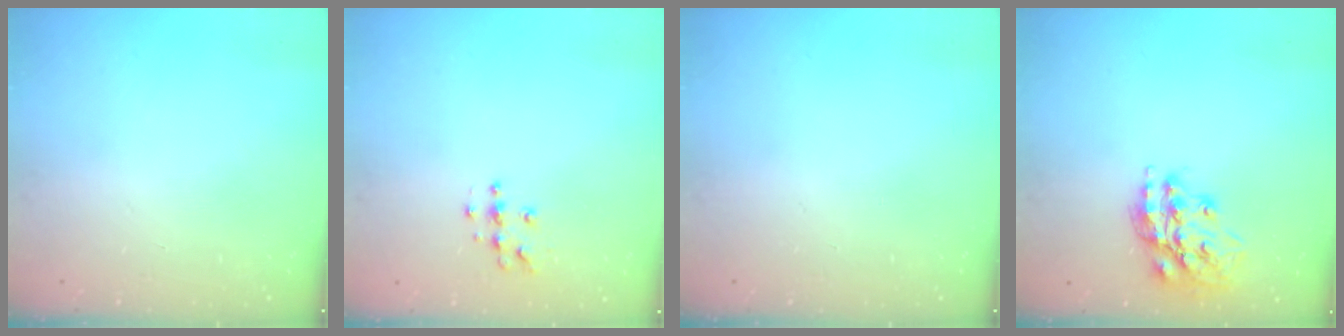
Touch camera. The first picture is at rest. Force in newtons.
{"total": 4.9, "press": 4.9, "slide": 0.1}
{"total": 0.0}
{"total": 16.1, "press": 16.1, "slide": 1.5}